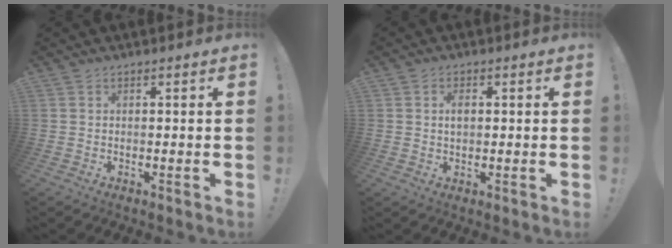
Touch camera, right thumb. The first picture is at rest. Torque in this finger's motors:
{"motor_torque": [-0.01, 0.33, -0.06, 0.09, 0.00]}